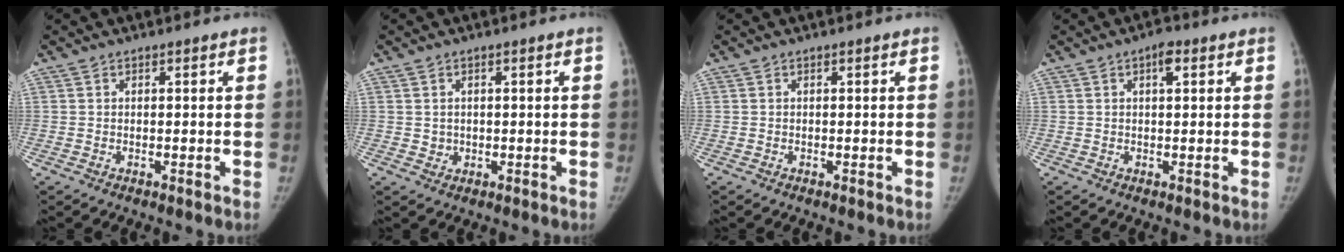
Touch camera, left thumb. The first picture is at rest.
{"total": 1.6, "force": [0.3, 1.5, 0.4], "torque": [-0.003, -0.002, 0.009]}
{"total": 0.0}
{"total": 2.7, "force": [1.2, 1.1, 2.1], "torque": [-0.029, 0.002, 0.015]}